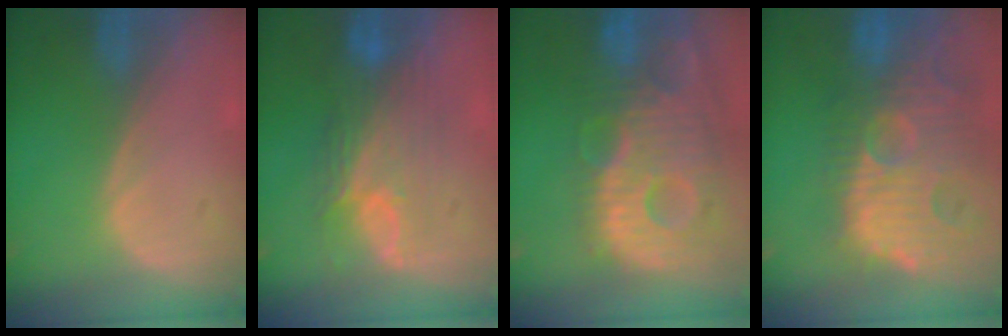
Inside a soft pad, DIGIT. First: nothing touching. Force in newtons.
{"total": 7.7, "press": 7.5, "slide": 1.7}
{"total": 13.8, "press": 12.0, "slide": 6.9}
{"total": 14.4, "press": 12.6, "slide": 7.1}